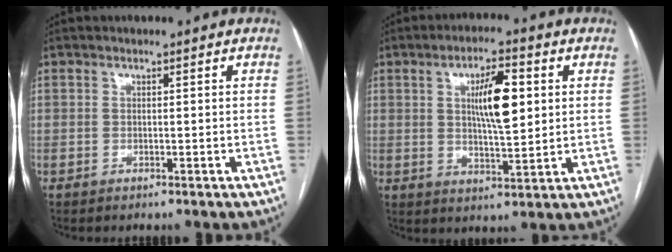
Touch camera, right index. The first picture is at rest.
{"total": 8.9, "force": [2.0, 2.1, 8.4], "torque": [-0.143, 0.004, 0.037]}